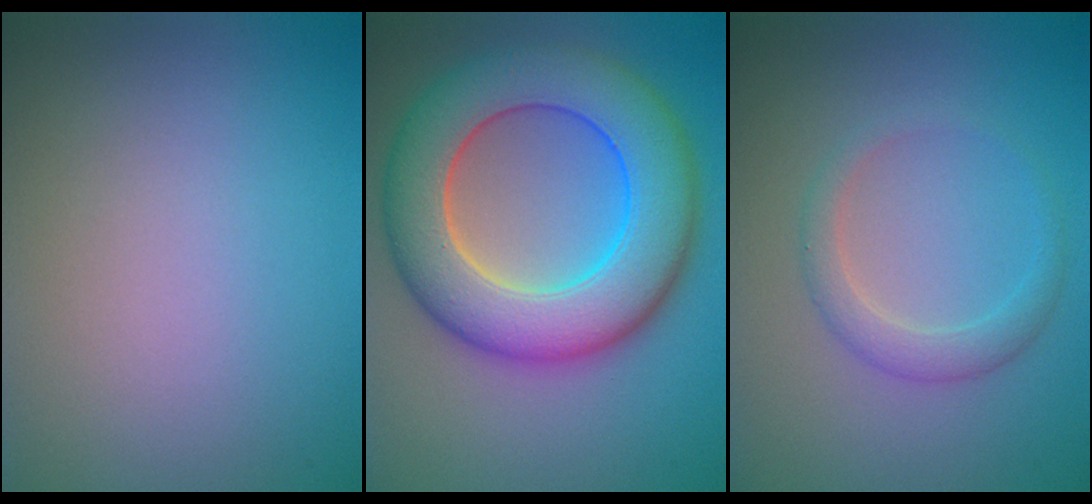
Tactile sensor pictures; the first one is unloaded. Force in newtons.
{"total": 11.0, "press": 11.0, "slide": 0.6}
{"total": 2.2, "press": 2.2, "slide": 0.2}